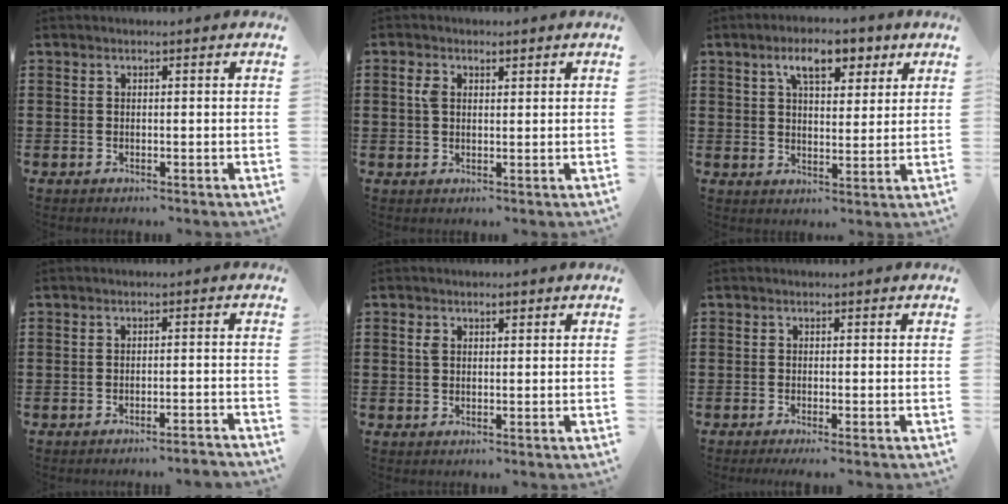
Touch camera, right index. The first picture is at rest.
{"total": 2.4, "force": [0.8, 1.4, 1.7], "torque": [-0.038, 0.007, 0.015]}
{"total": 7.3, "force": [4.5, 3.0, 5.0], "torque": [-0.080, 0.002, 0.073]}
{"total": 1.9, "force": [-1.7, -0.2, 0.8], "torque": [-0.014, -0.001, -0.034]}
{"total": 1.8, "force": [0.8, 1.1, 1.2], "torque": [-0.027, 0.005, 0.015]}
{"total": 0.7, "force": [-0.5, -0.1, 0.5], "torque": [-0.009, -0.005, -0.008]}